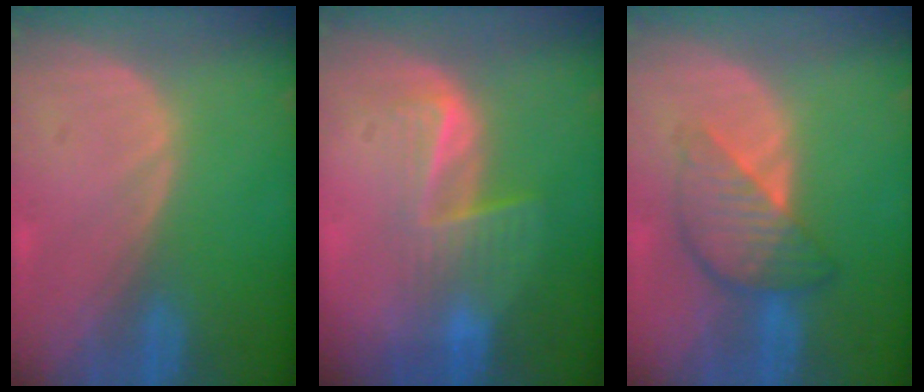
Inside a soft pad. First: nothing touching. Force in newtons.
{"total": 6.8, "press": 5.6, "slide": 4.0}
{"total": 6.2, "press": 6.2, "slide": 0.3}